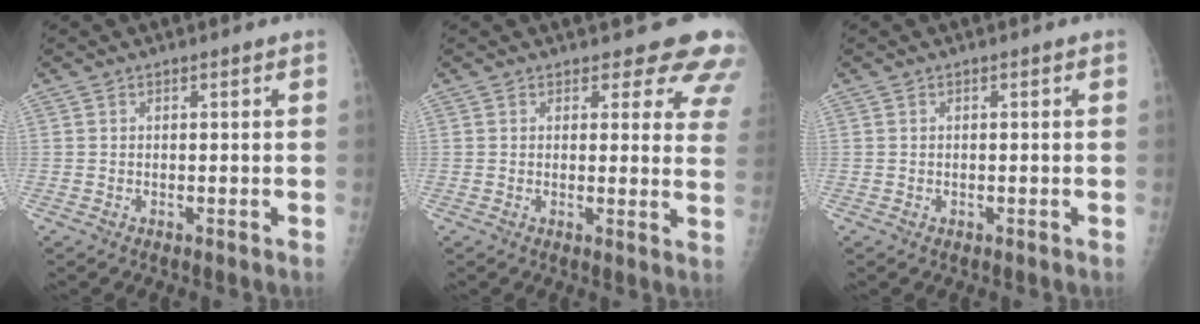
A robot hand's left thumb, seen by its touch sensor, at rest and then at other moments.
{"total": 10.4, "force": [8.8, 4.3, 3.5], "torque": [0.014, -0.047, 0.067]}
{"total": 0.6, "force": [-0.2, 0.5, 0.3], "torque": [0.001, 0.002, -0.005]}